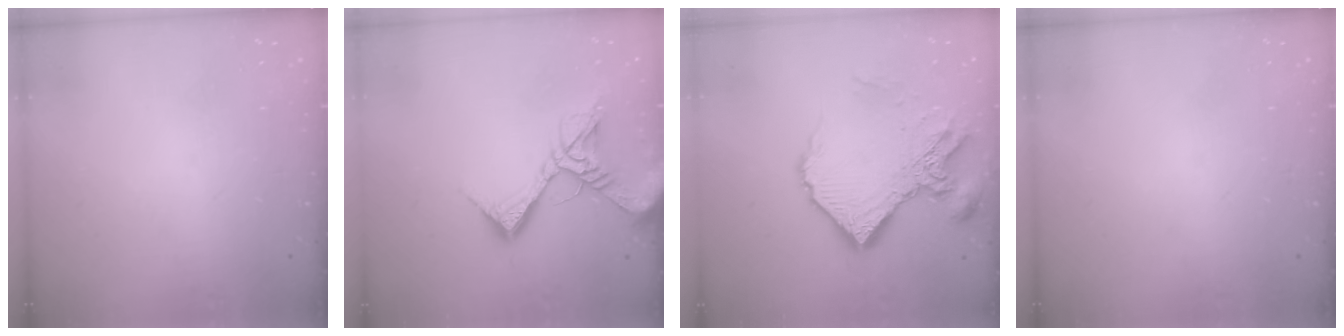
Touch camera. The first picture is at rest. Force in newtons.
{"total": 12.7, "press": 12.7, "slide": 1.3}
{"total": 15.1, "press": 15.1, "slide": 1.4}
{"total": 0.0}